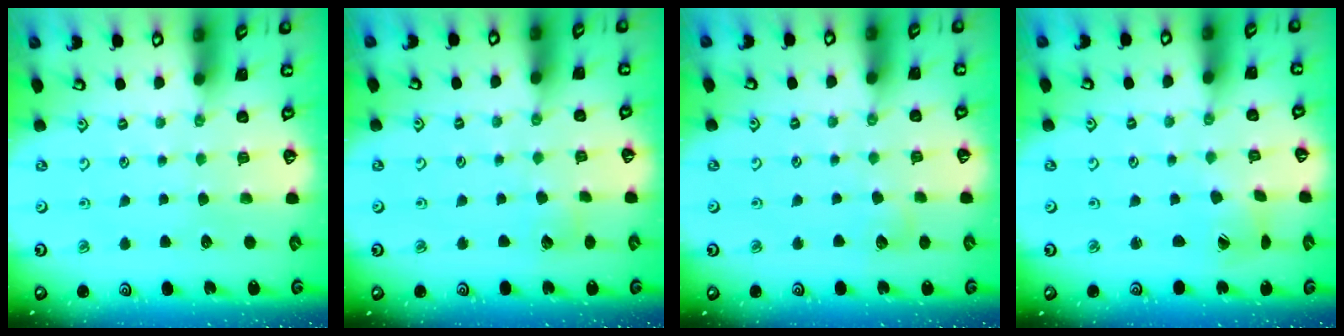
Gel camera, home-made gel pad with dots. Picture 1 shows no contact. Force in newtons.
{"total": 3.4, "press": 3.3, "slide": 0.4}
{"total": 5.0, "press": 4.9, "slide": 0.7}
{"total": 2.5, "press": 2.5, "slide": 0.4}